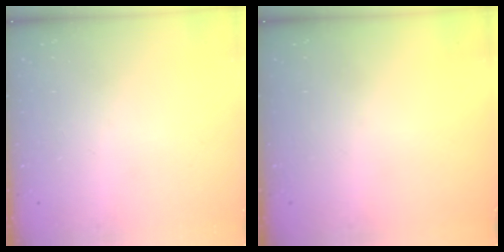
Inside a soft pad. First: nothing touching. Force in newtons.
{"total": 0.0}